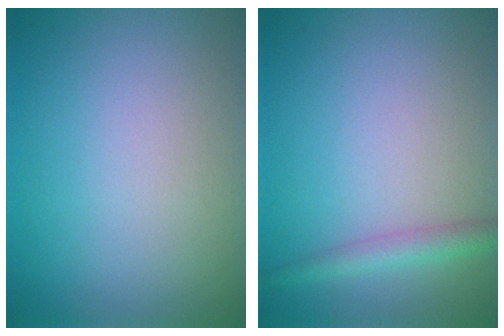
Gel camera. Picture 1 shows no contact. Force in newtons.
{"total": 2.3, "press": 2.3, "slide": 0.1}